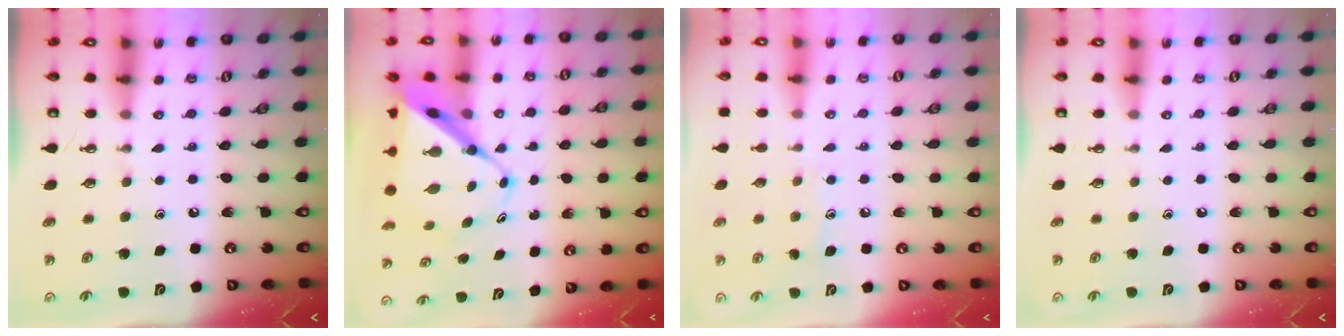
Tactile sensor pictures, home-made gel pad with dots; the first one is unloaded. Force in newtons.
{"total": 11.2, "press": 11.1, "slide": 1.1}
{"total": 5.5, "press": 5.5, "slide": 0.4}
{"total": 0.0}